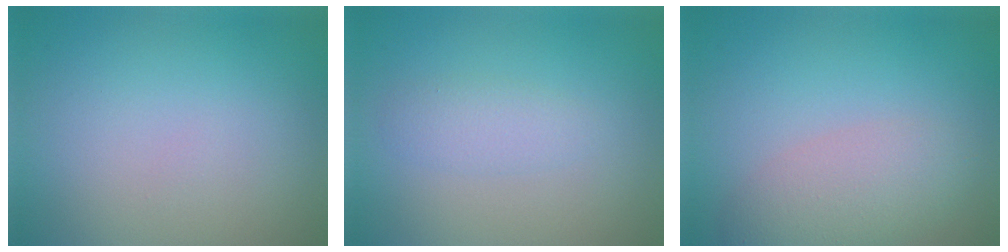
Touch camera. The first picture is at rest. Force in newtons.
{"total": 1.6, "press": 1.6, "slide": 0.1}
{"total": 3.8, "press": 3.8, "slide": 0.3}